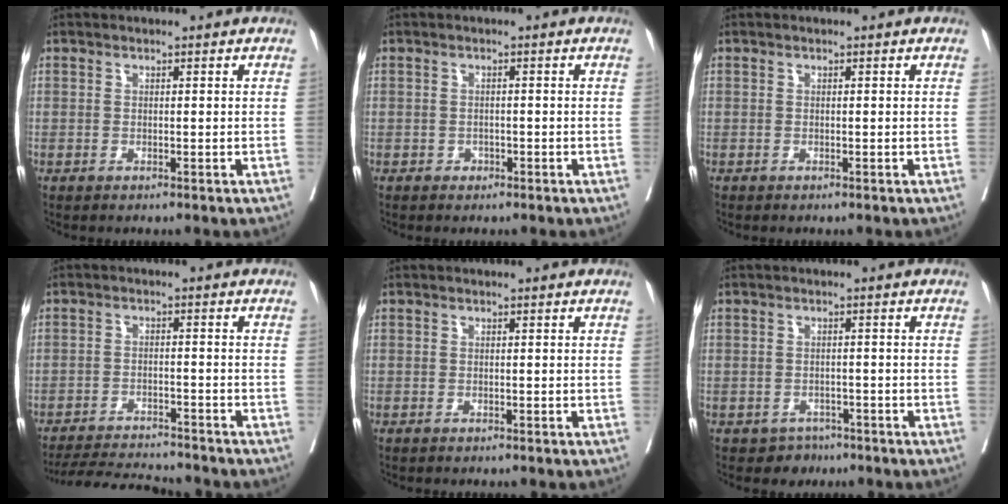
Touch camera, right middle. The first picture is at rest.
{"total": 0.9, "force": [-0.6, 0.7, 0.2], "torque": [-0.002, 0.004, -0.010]}
{"total": 0.0}
{"total": 9.1, "force": [-8.9, 0.3, 1.8], "torque": [-0.031, -0.005, -0.142]}
{"total": 0.0}
{"total": 2.7, "force": [-1.8, 2.0, -0.1], "torque": [-0.002, 0.009, -0.025]}